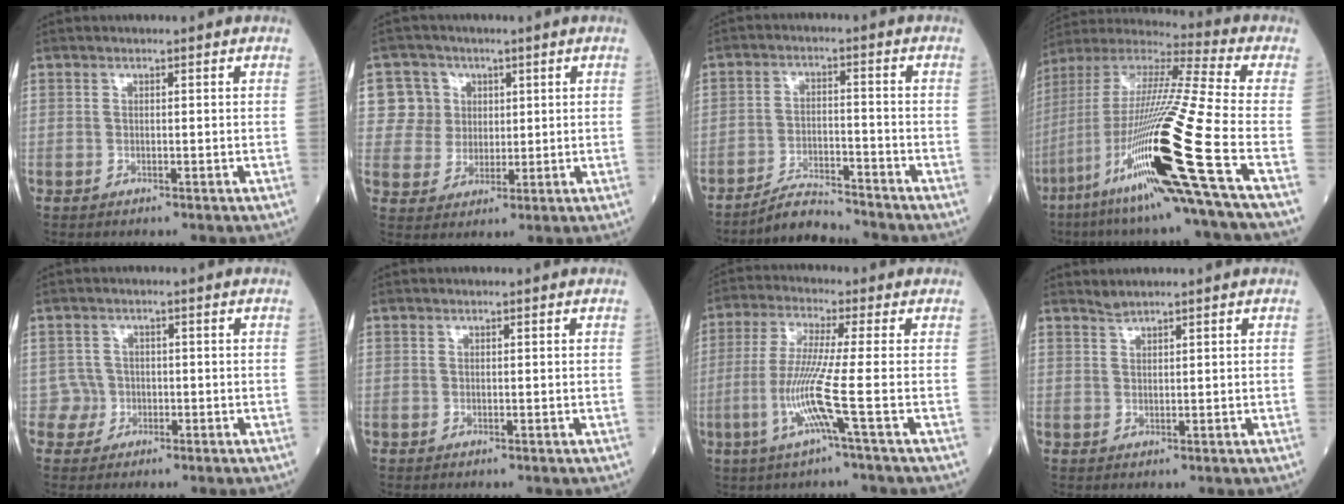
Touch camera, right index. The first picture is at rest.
{"total": 6.4, "force": [2.0, 6.1, 0.6], "torque": [-0.012, 0.019, 0.041]}
{"total": 5.8, "force": [-5.7, 0.4, 0.9], "torque": [-0.017, -0.008, -0.100]}
{"total": 26.4, "force": [-10.6, -1.1, 24.1], "torque": [-0.461, -0.045, -0.200]}
{"total": 2.3, "force": [-0.9, 2.0, -0.7], "torque": [0.028, 0.013, -0.022]}
{"total": 0.0}
{"total": 8.5, "force": [-2.7, -1.5, 7.9], "torque": [-0.166, -0.013, -0.060]}
{"total": 1.1, "force": [1.1, -0.3, 0.0], "torque": [-0.004, 0.000, 0.025]}